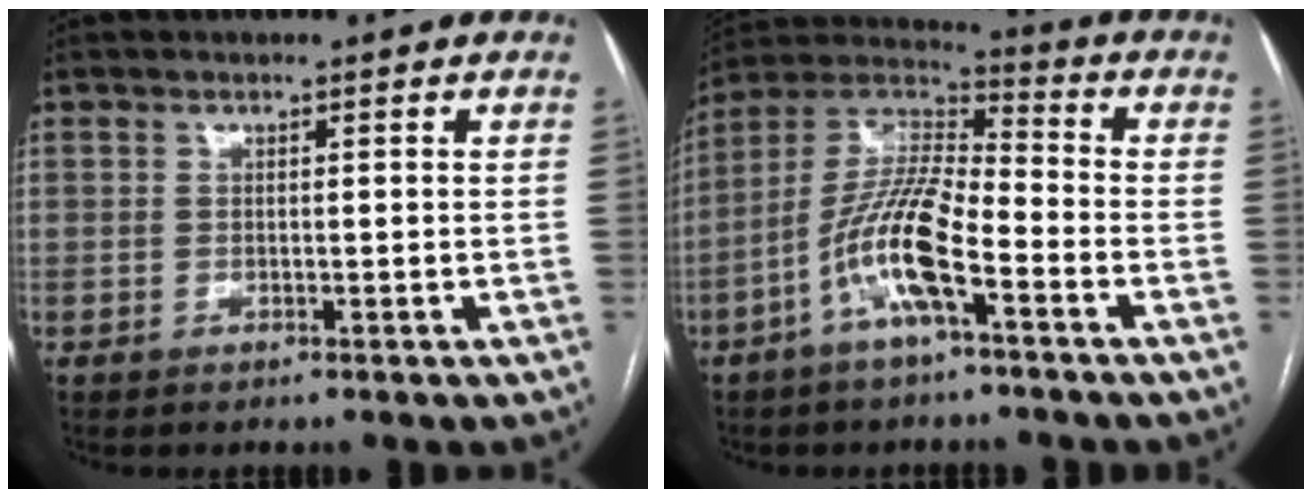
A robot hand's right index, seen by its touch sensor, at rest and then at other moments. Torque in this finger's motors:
{"motor_torque": [0.53, -0.41, 0.39, 0.21]}